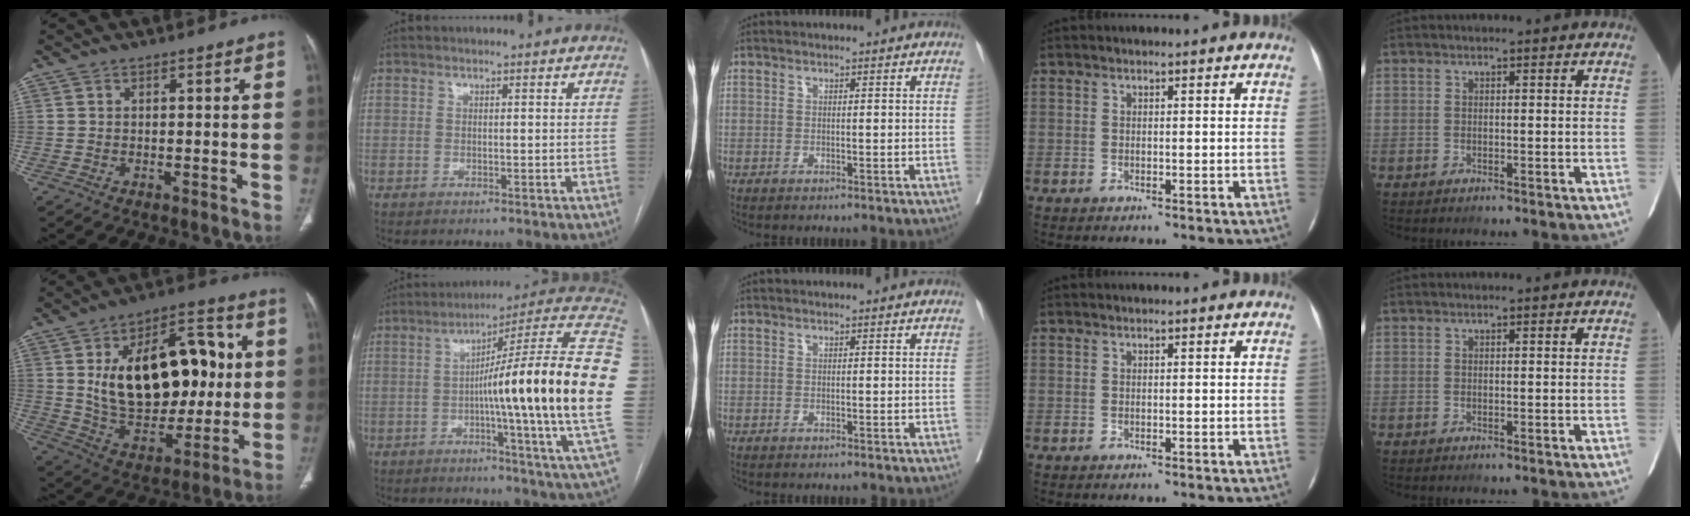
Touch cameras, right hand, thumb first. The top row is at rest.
{"thumb": {"total": 27.2, "force": [3.9, 15.9, 21.7], "torque": [-0.305, 0.000, 0.073]}, "index": {"total": 27.9, "force": [-1.1, -0.8, 27.8], "torque": [-0.297, 0.020, -0.037]}}